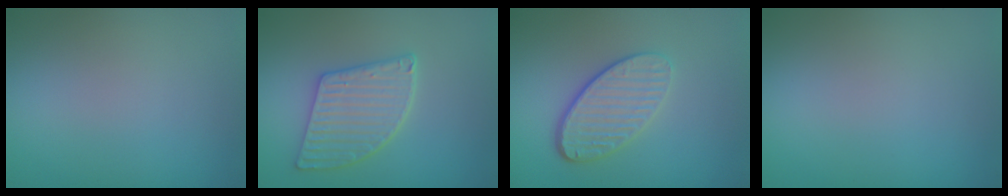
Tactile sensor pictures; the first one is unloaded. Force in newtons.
{"total": 4.1, "press": 3.6, "slide": 1.8}
{"total": 4.2, "press": 3.2, "slide": 2.8}
{"total": 0.0}